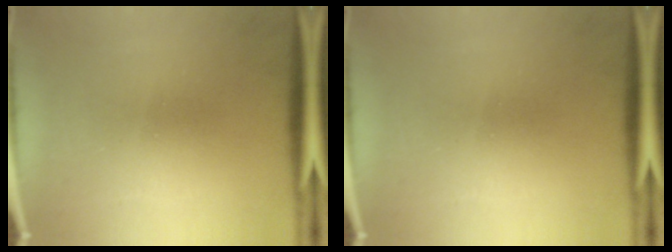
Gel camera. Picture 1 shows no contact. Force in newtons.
{"total": 0.0}